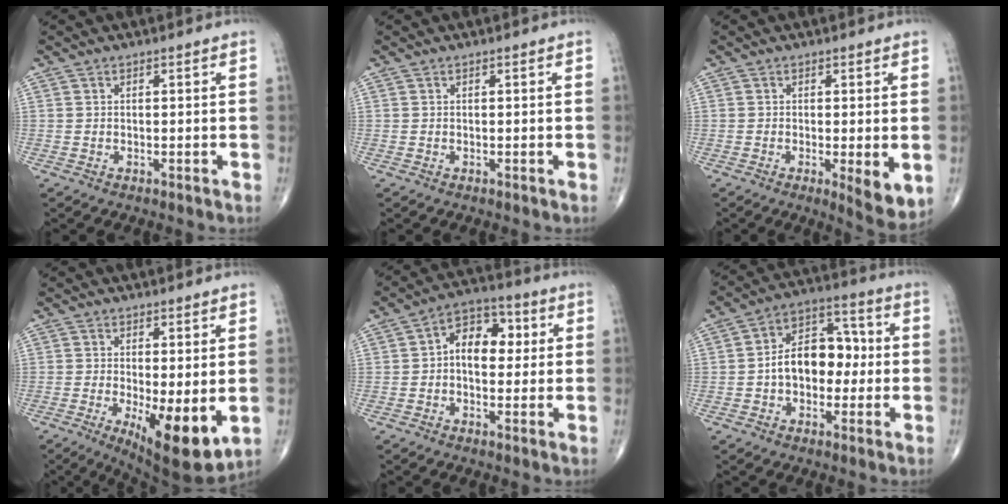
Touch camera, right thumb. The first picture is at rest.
{"total": 0.0}
{"total": 5.6, "force": [-1.0, 1.6, 5.3], "torque": [-0.079, -0.018, -0.016]}
{"total": 11.2, "force": [-2.1, 3.6, 10.4], "torque": [-0.155, -0.028, -0.024]}
{"total": 9.5, "force": [1.0, 6.3, 7.0], "torque": [-0.076, 0.024, 0.008]}
{"total": 12.2, "force": [-0.7, 8.3, 8.9], "torque": [-0.110, 0.042, -0.022]}